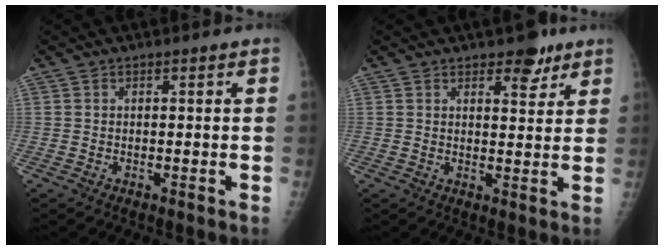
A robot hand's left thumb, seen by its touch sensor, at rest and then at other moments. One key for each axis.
{"total": 5.0, "fx": 3.5, "fy": 2.4, "fz": 2.6, "tx": -0.010, "ty": -0.021, "tz": 0.048}